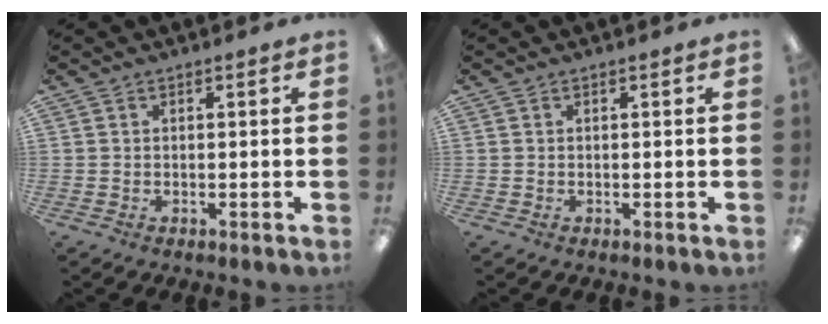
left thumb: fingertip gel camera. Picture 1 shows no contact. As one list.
[{"total": 0.0}]